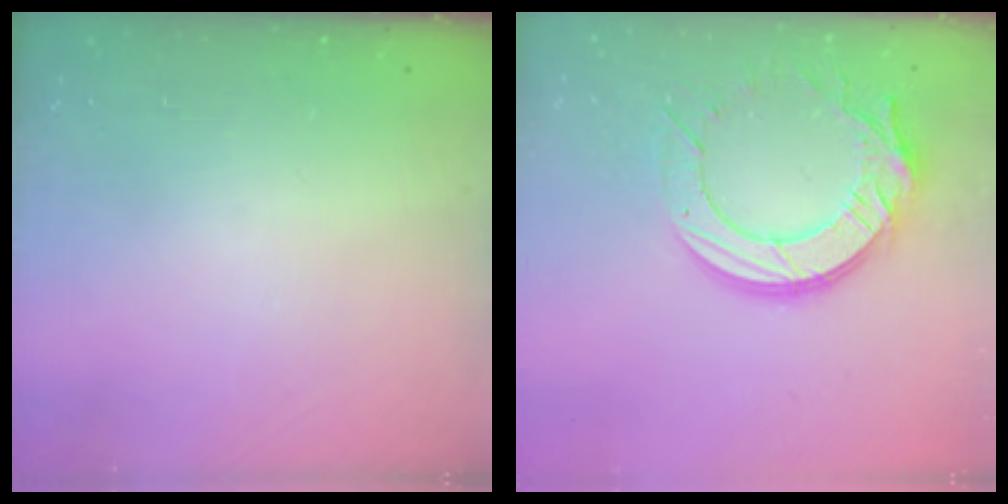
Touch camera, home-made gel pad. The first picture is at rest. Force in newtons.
{"total": 17.4, "press": 17.3, "slide": 1.7}